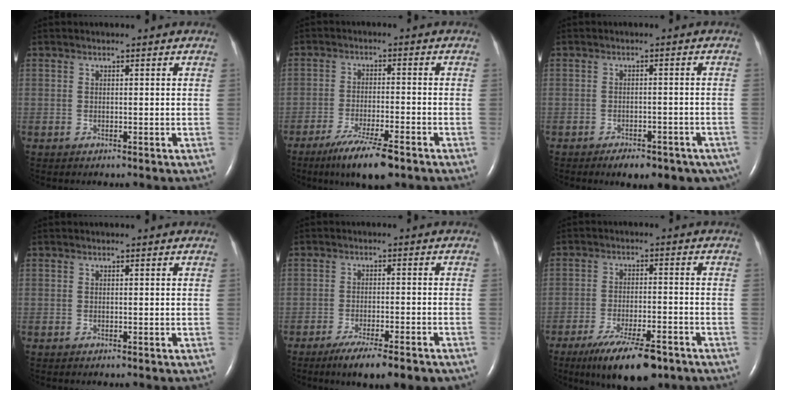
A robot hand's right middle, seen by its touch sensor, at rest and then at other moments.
{"total": 8.7, "force": [-5.9, 1.0, 6.2], "torque": [-0.116, -0.021, -0.097]}
{"total": 11.0, "force": [-8.0, 5.1, 5.7], "torque": [-0.066, 0.000, -0.094]}
{"total": 0.0}
{"total": 10.6, "force": [-7.9, 1.6, 6.8], "torque": [-0.090, -0.016, -0.114]}
{"total": 11.4, "force": [-7.8, 2.7, 7.8], "torque": [-0.134, -0.020, -0.124]}